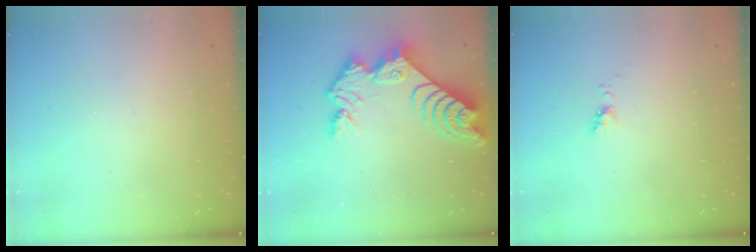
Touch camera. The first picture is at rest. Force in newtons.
{"total": 12.8, "press": 12.8, "slide": 1.0}
{"total": 3.7, "press": 3.6, "slide": 0.7}